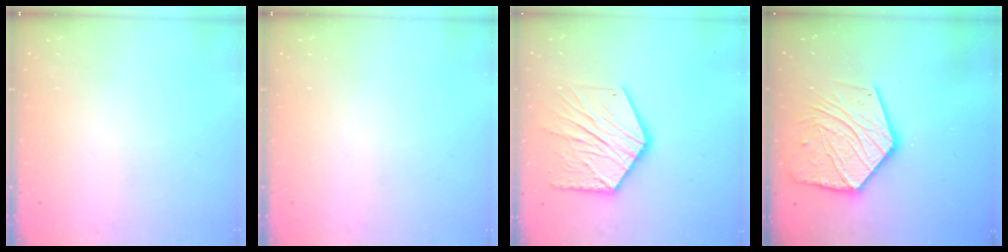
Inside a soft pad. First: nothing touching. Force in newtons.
{"total": 0.0}
{"total": 17.0, "press": 17.0, "slide": 1.5}
{"total": 19.2, "press": 19.1, "slide": 1.4}